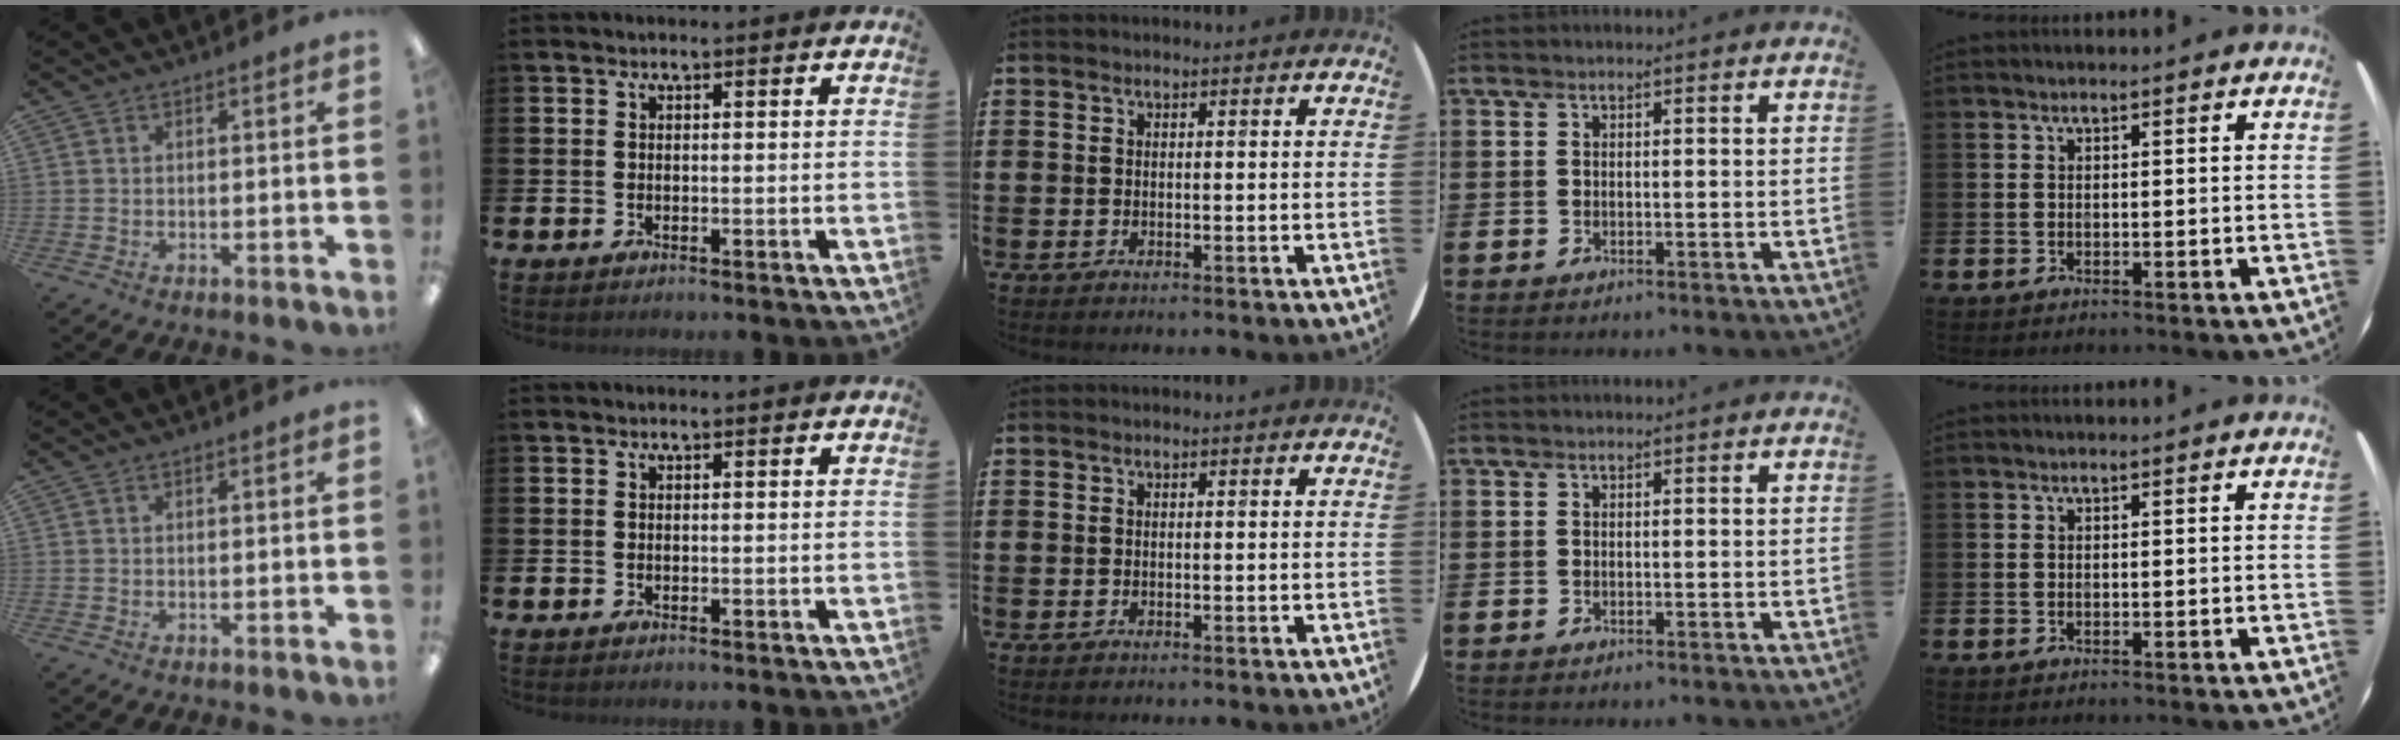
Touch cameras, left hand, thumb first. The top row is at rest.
{}